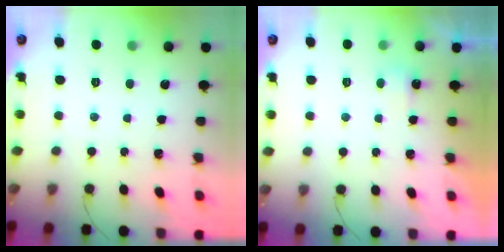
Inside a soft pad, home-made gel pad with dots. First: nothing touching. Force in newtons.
{"total": 2.4, "press": 2.3, "slide": 0.5}